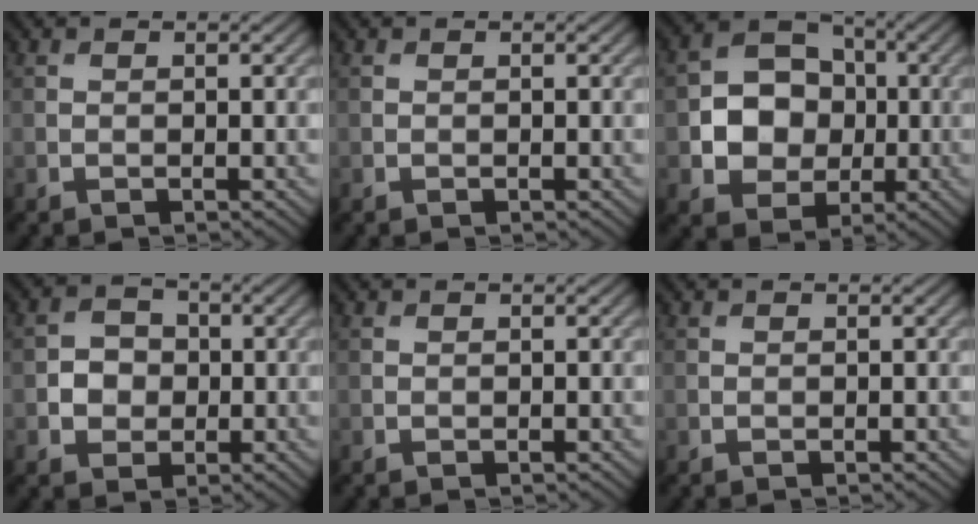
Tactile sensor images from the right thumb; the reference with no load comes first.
{"total": 0.0}
{"total": 8.7, "force": [-0.6, 7.3, 4.6], "torque": [-0.093, -0.002, -0.030]}
{"total": 3.4, "force": [-0.5, 3.1, 1.5], "torque": [-0.026, -0.003, -0.018]}
{"total": 0.0}
{"total": 0.0}